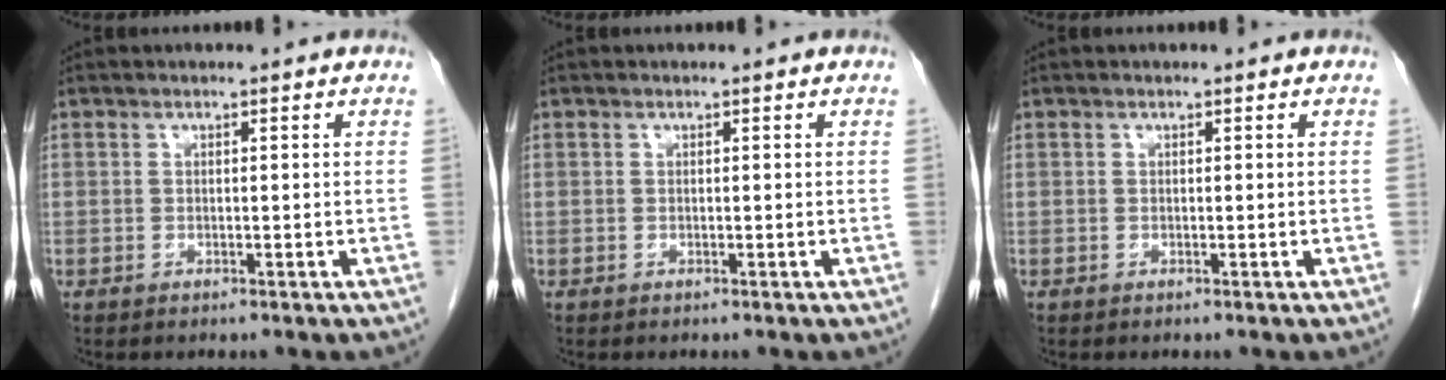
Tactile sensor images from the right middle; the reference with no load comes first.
{"total": 0.0}
{"total": 0.0}